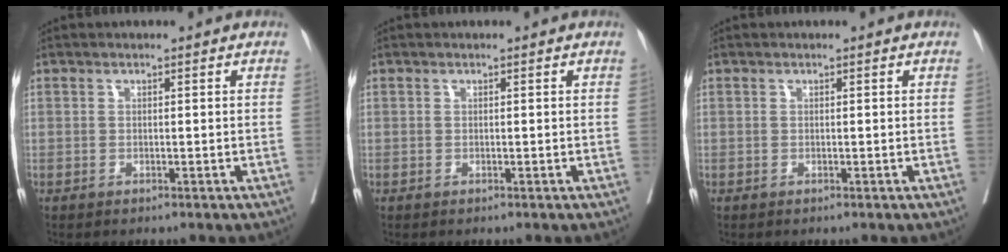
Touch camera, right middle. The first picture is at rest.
{"total": 0.0}
{"total": 0.0}